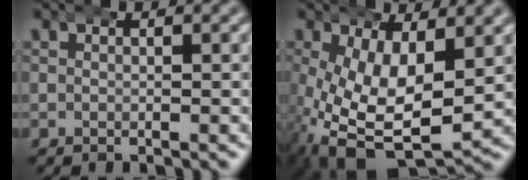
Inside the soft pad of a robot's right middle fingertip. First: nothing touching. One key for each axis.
{"total": 10.9, "fx": -3.8, "fy": 6.3, "fz": 8.1, "tx": -0.170, "ty": -0.062, "tz": -0.031}